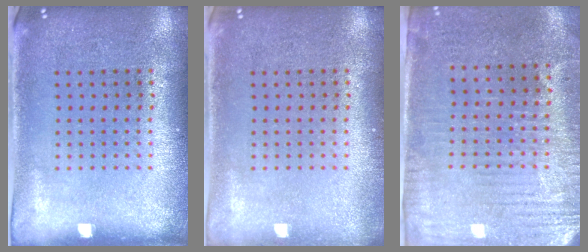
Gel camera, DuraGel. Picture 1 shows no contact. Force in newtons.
{"total": 0.6, "press": 0.6, "slide": 0.1}
{"total": 3.1, "press": 2.8, "slide": 1.4}